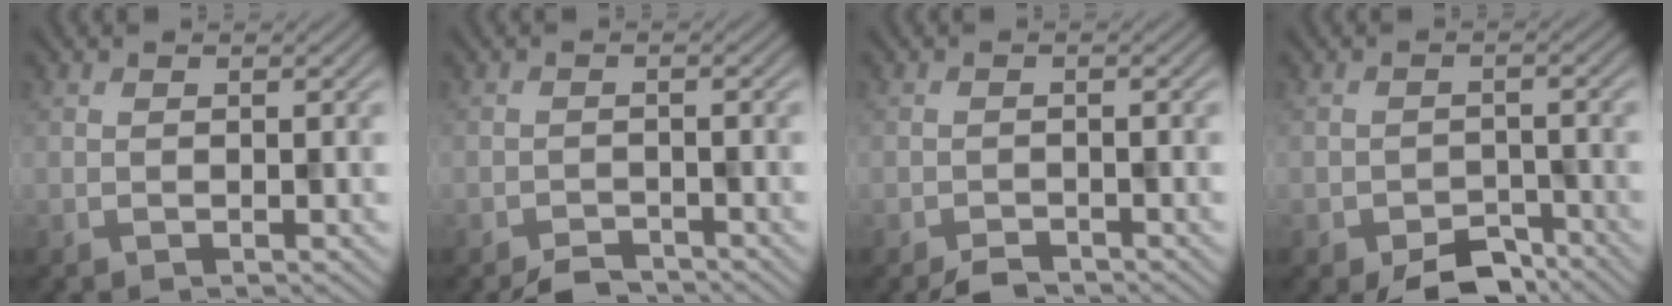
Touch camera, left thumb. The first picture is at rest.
{"total": 2.5, "force": [-2.4, 0.6, 0.7], "torque": [-0.011, -0.001, -0.044]}
{"total": 2.0, "force": [-1.8, 0.5, 0.7], "torque": [-0.011, -0.001, -0.034]}
{"total": 4.8, "force": [-3.7, 2.2, 2.1], "torque": [-0.032, -0.006, -0.061]}